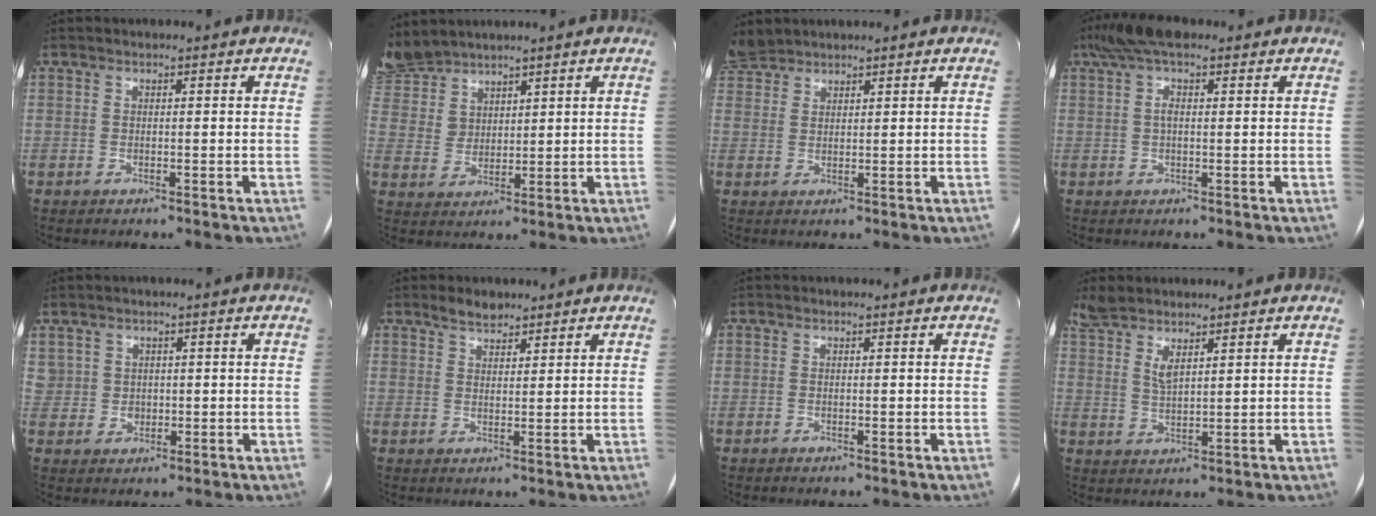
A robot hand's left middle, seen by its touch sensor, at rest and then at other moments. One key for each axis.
{"total": 9.1, "fx": 8.0, "fy": 4.1, "fz": 1.4, "tx": -0.050, "ty": 0.004, "tz": 0.179}
{"total": 3.7, "fx": 3.7, "fy": 0.8, "fz": 0.0, "tx": -0.013, "ty": 0.016, "tz": 0.077}
{"total": 6.2, "fx": 3.5, "fy": 2.1, "fz": 4.8, "tx": -0.109, "ty": 0.037, "tz": 0.060}
{"total": 3.8, "fx": 1.1, "fy": 3.6, "fz": 0.5, "tx": -0.014, "ty": 0.004, "tz": 0.034}
{"total": 3.1, "fx": 2.6, "fy": 1.2, "fz": 1.1, "tx": -0.022, "ty": 0.005, "tz": 0.045}
{"total": 0.0}
{"total": 5.7, "fx": 4.4, "fy": 1.4, "fz": 3.5, "tx": -0.084, "ty": 0.005, "tz": 0.091}